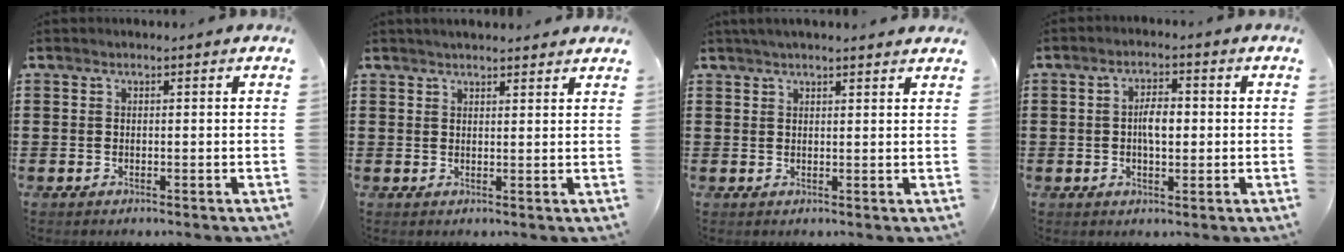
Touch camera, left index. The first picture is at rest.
{"total": 2.1, "force": [2.0, 0.1, 0.4], "torque": [-0.013, 0.000, 0.038]}
{"total": 2.2, "force": [1.9, 0.1, 0.9], "torque": [-0.022, 0.004, 0.037]}
{"total": 4.1, "force": [0.0, 1.8, 3.7], "torque": [-0.072, 0.006, -0.002]}